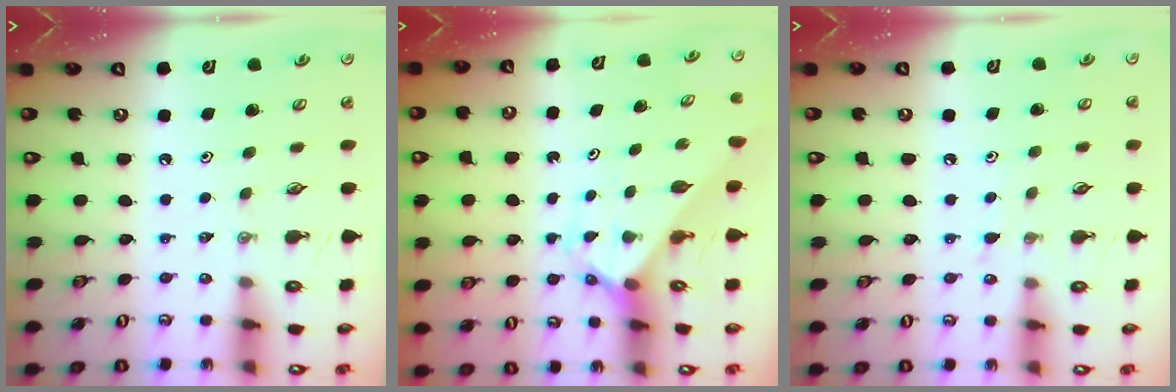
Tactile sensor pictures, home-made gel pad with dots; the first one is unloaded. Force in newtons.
{"total": 2.2, "press": 2.2, "slide": 0.2}
{"total": 3.0, "press": 2.9, "slide": 0.4}